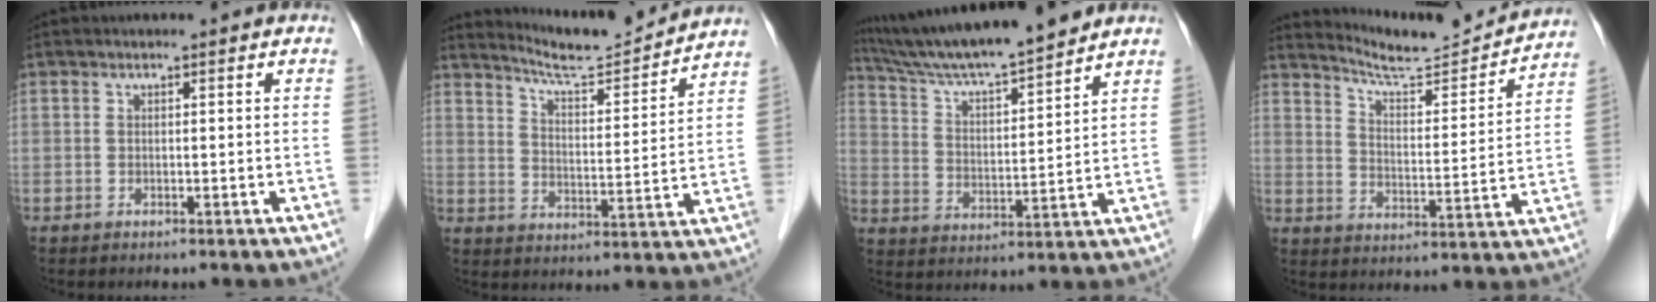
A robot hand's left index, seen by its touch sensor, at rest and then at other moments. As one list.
[{"total": 11.6, "force": [11.3, -0.9, 2.3], "torque": [-0.047, -0.011, 0.173]}, {"total": 15.0, "force": [13.6, -0.1, 6.5], "torque": [-0.119, 0.011, 0.231]}, {"total": 13.3, "force": [13.1, -0.2, 2.3], "torque": [-0.044, -0.021, 0.192]}]